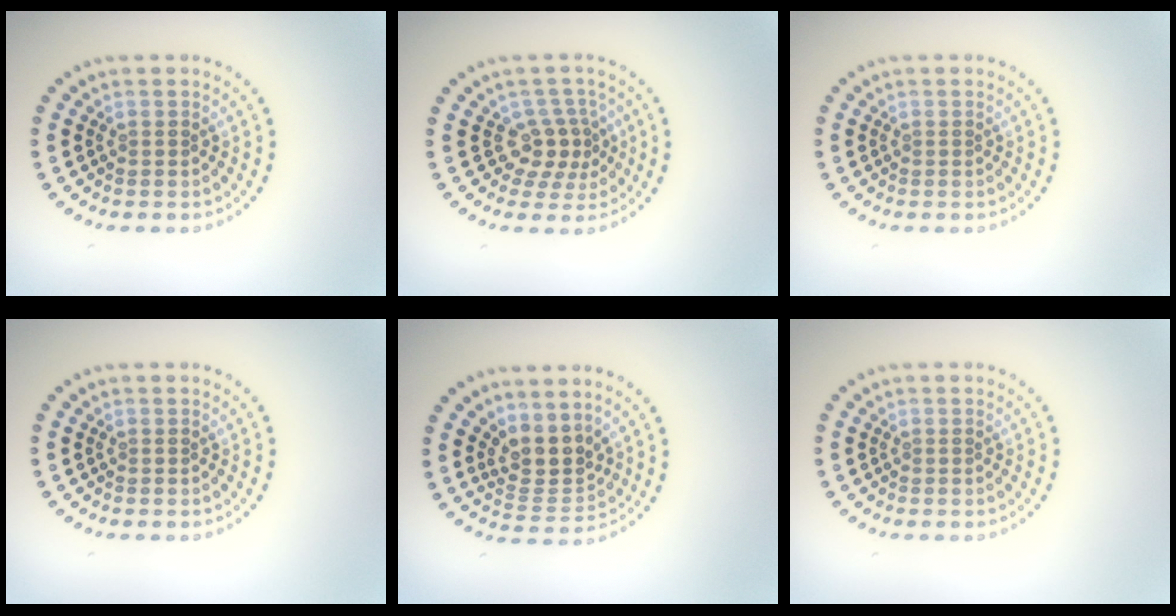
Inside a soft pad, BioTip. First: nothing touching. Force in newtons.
{"total": 2.9, "press": 2.3, "slide": 1.7}
{"total": 0.0}
{"total": 0.0}
{"total": 3.3, "press": 2.4, "slide": 2.2}
{"total": 0.0}